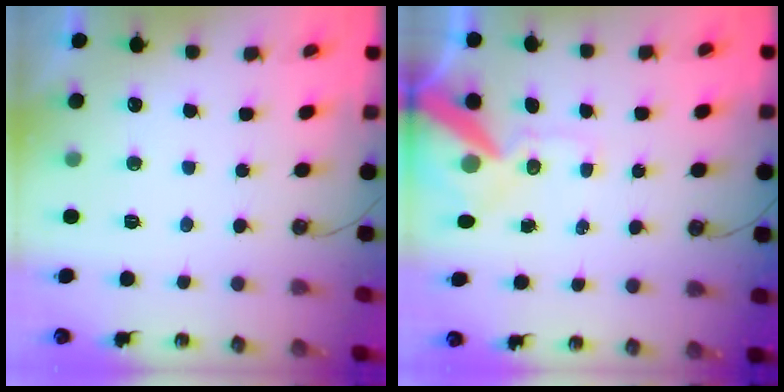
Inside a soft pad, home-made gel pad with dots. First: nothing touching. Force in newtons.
{"total": 12.5, "press": 12.4, "slide": 1.8}